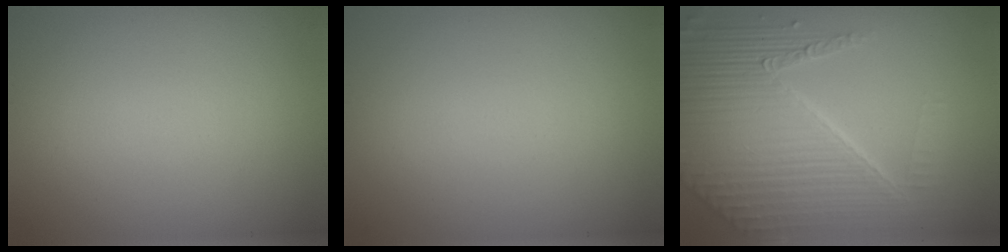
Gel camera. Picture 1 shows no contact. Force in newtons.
{"total": 0.0}
{"total": 8.7, "press": 5.8, "slide": 6.5}